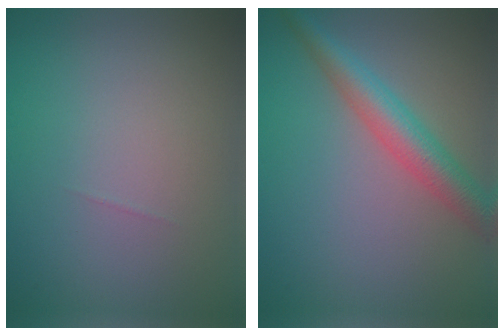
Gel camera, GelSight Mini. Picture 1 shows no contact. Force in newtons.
{"total": 4.5, "press": 4.5, "slide": 0.1}